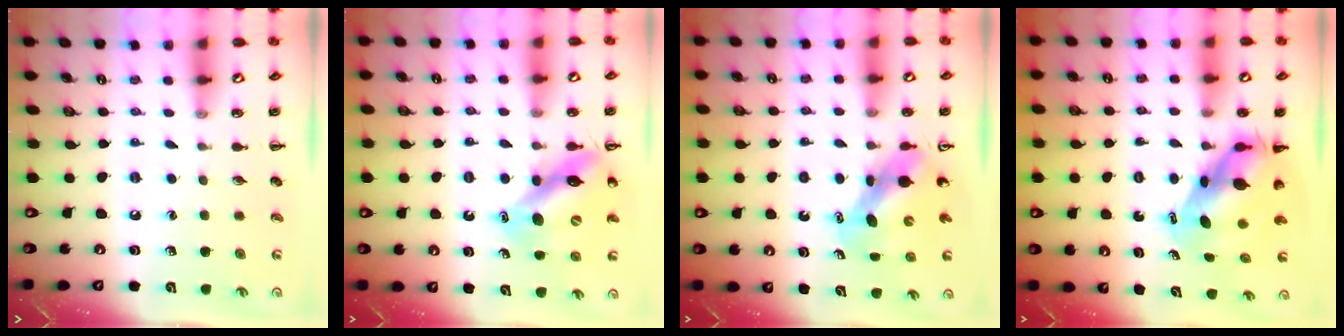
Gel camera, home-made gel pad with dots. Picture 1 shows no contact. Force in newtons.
{"total": 12.5, "press": 11.9, "slide": 4.0}
{"total": 5.3, "press": 5.3, "slide": 0.9}
{"total": 7.6, "press": 7.3, "slide": 2.0}